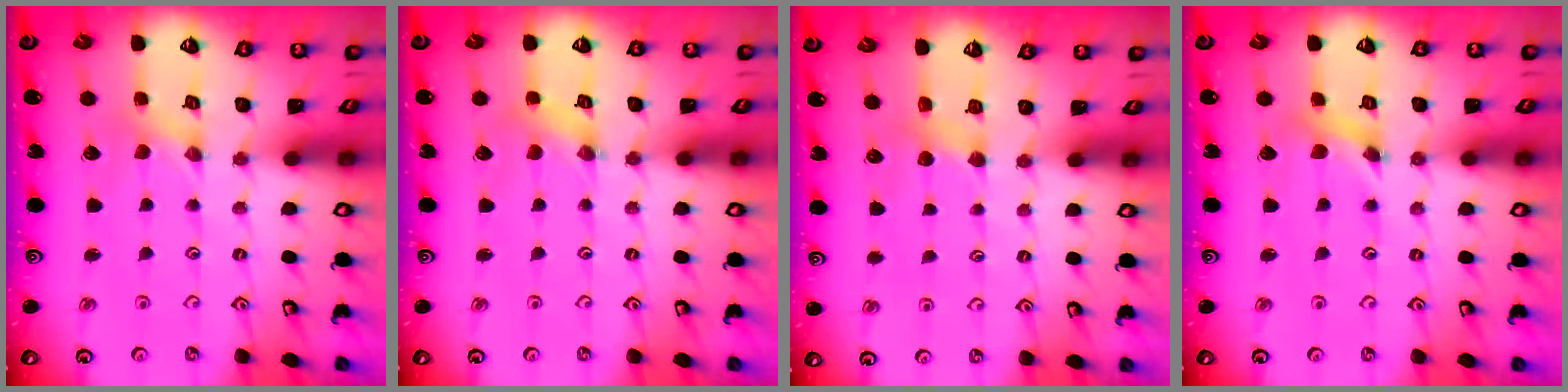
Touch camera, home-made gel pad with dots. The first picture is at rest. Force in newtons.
{"total": 2.1, "press": 2.1, "slide": 0.3}
{"total": 3.9, "press": 3.9, "slide": 0.5}
{"total": 3.5, "press": 3.5, "slide": 0.5}